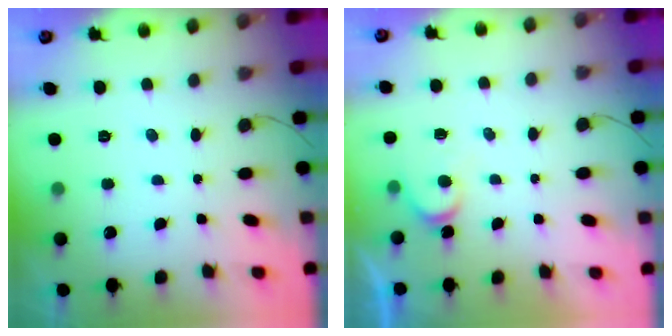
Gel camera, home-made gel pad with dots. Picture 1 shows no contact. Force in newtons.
{"total": 3.7, "press": 3.7, "slide": 0.2}